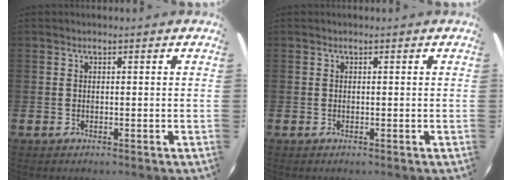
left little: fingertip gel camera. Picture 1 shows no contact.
{"total": 0.0}